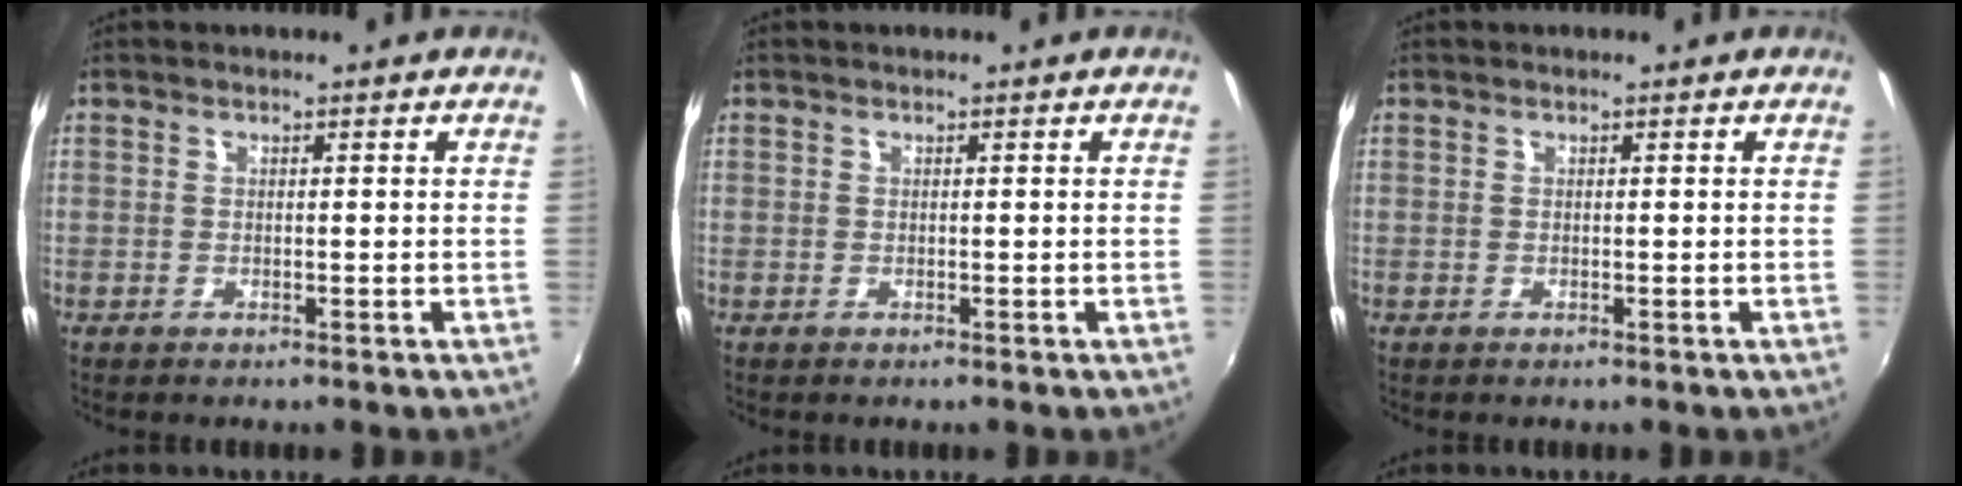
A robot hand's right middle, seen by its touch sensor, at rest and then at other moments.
{"total": 0.0}
{"total": 0.0}